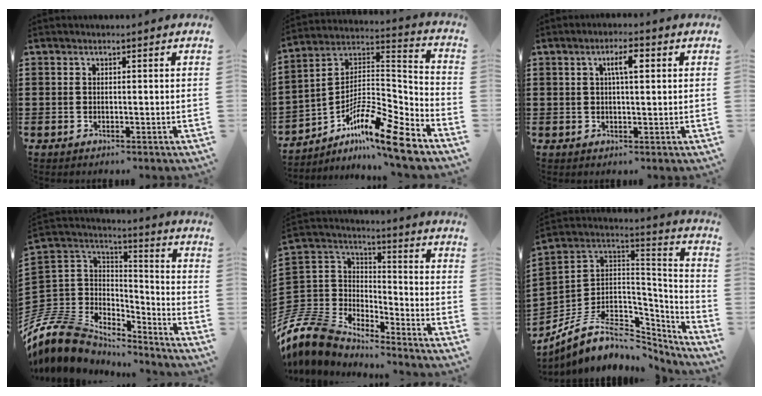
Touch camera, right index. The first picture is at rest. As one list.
[{"total": 10.9, "force": [-7.4, 2.0, 7.7], "torque": [-0.145, -0.004, -0.147]}, {"total": 3.7, "force": [0.9, 0.9, 3.5], "torque": [-0.063, 0.007, 0.010]}, {"total": 11.0, "force": [-8.9, 5.8, 2.9], "torque": [-0.104, 0.009, -0.178]}, {"total": 8.9, "force": [-7.7, 3.9, 2.0], "torque": [-0.095, -0.008, -0.163]}, {"total": 9.6, "force": [-5.0, 5.9, 5.6], "torque": [-0.132, -0.004, -0.091]}]